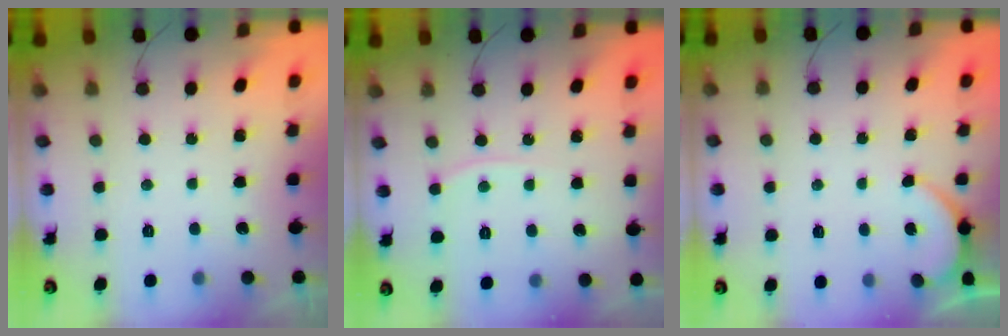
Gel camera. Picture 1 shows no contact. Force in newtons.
{"total": 4.3, "press": 4.3, "slide": 0.5}
{"total": 2.8, "press": 2.8, "slide": 0.3}